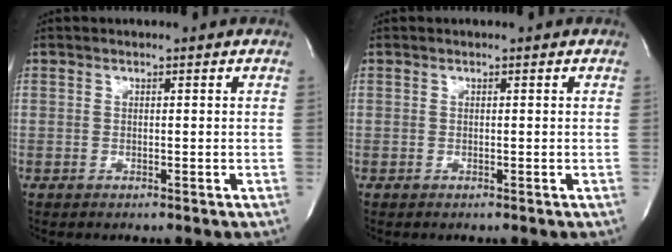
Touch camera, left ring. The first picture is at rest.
{"total": 0.0}